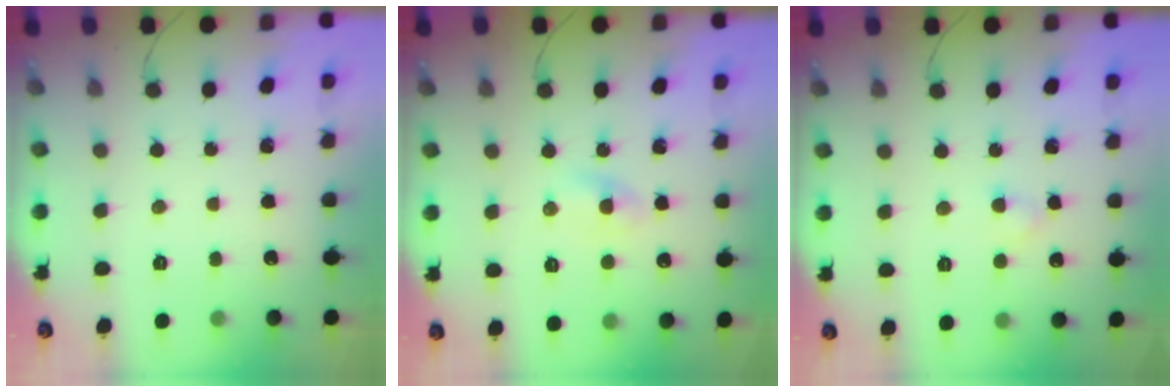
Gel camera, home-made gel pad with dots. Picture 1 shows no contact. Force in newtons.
{"total": 1.3, "press": 1.2, "slide": 0.5}
{"total": 1.9, "press": 1.6, "slide": 1.0}